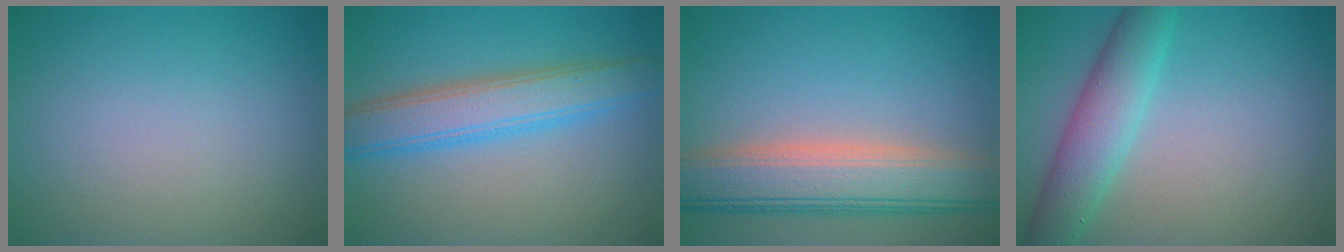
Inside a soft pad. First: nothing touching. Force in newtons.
{"total": 5.3, "press": 5.3, "slide": 0.0}
{"total": 8.1, "press": 8.1, "slide": 0.5}
{"total": 4.9, "press": 4.9, "slide": 0.2}